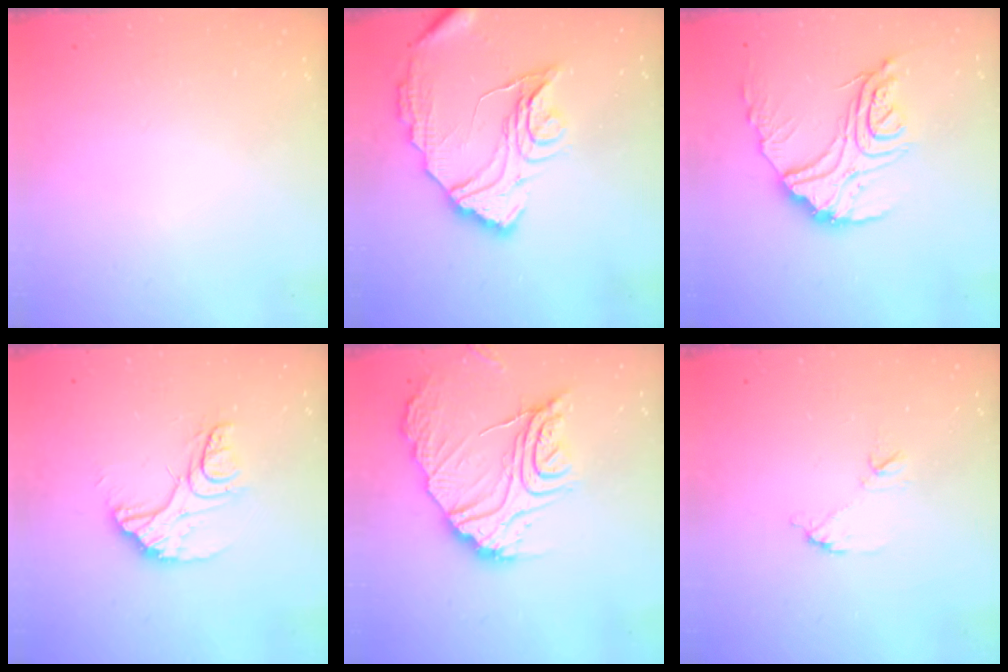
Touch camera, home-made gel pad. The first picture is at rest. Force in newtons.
{"total": 17.4, "press": 17.3, "slide": 1.4}
{"total": 19.5, "press": 19.4, "slide": 1.8}
{"total": 13.5, "press": 13.4, "slide": 1.3}
{"total": 18.5, "press": 18.4, "slide": 1.9}
{"total": 8.0, "press": 8.0, "slide": 0.2}